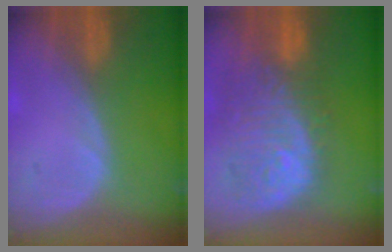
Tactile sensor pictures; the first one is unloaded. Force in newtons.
{"total": 11.8, "press": 10.6, "slide": 5.1}